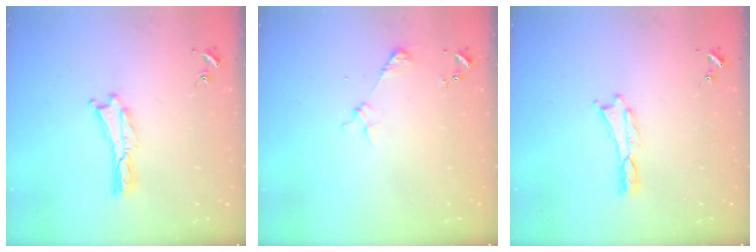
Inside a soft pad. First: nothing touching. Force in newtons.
{"total": 2.2, "press": 2.2, "slide": 0.2}
{"total": 0.0}